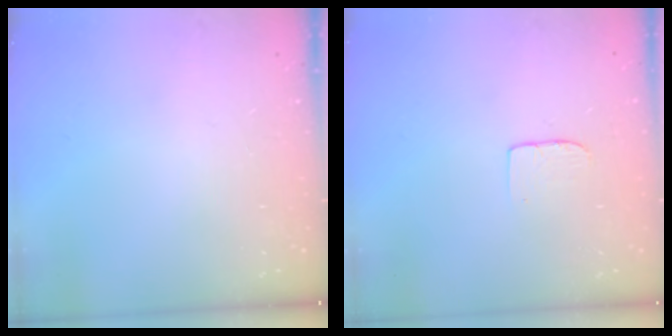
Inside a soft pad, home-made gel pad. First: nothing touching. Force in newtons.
{"total": 3.7, "press": 3.7, "slide": 0.3}